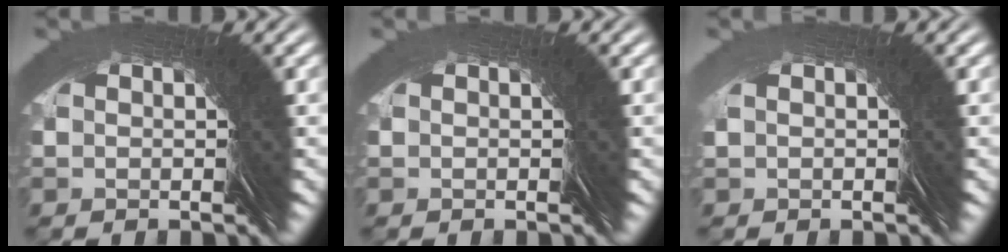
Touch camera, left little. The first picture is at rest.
{"total": 0.0}
{"total": 0.8, "force": [0.3, -0.5, -0.6], "torque": [0.011, 0.003, 0.004]}